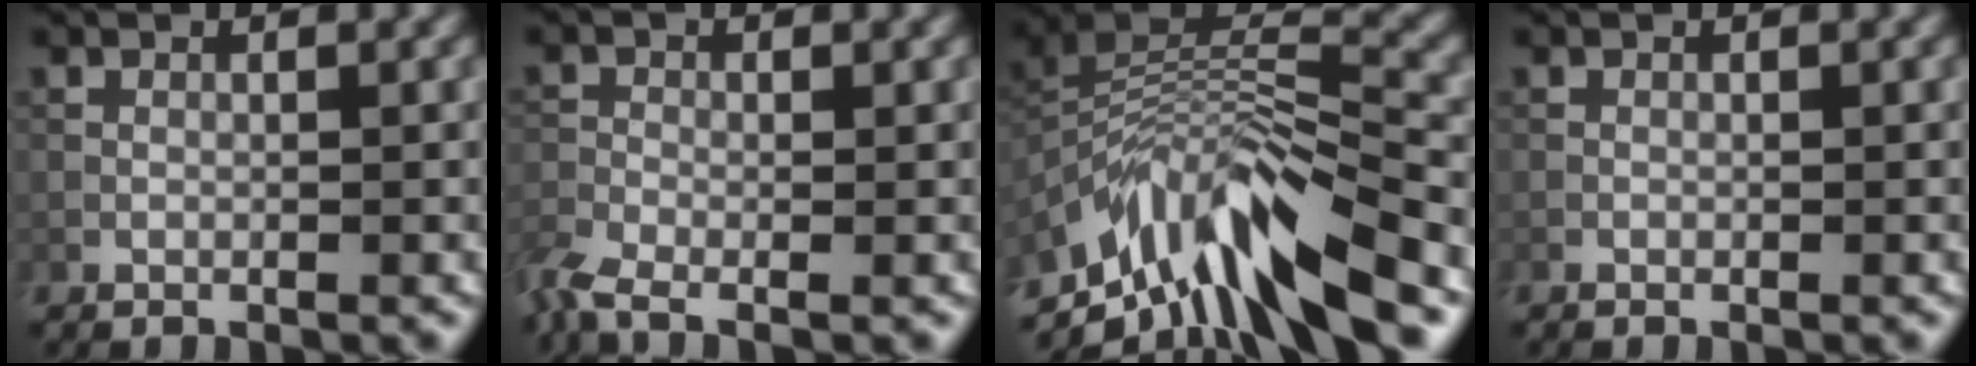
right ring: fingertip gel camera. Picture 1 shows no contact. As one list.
[{"total": 3.9, "force": [-2.7, 1.3, 2.5], "torque": [-0.061, -0.012, -0.069]}, {"total": 10.5, "force": [-6.7, 3.3, 7.4], "torque": [-0.134, 0.011, -0.125]}, {"total": 0.0}]